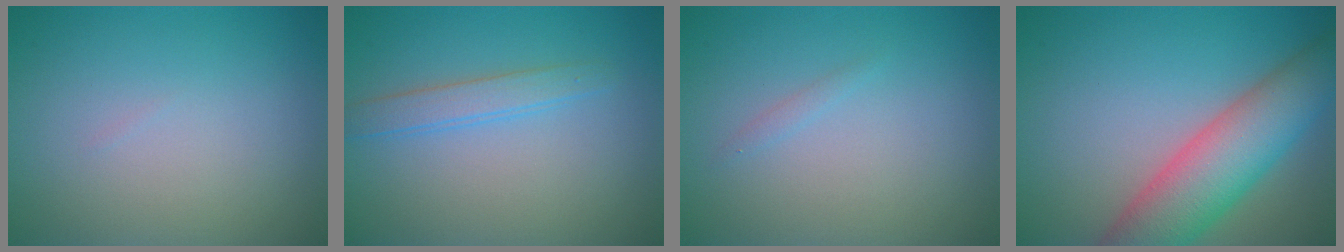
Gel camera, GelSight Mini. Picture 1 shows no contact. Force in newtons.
{"total": 2.1, "press": 2.1, "slide": 0.1}
{"total": 1.1, "press": 1.1, "slide": 0.2}
{"total": 8.3, "press": 8.3, "slide": 0.5}